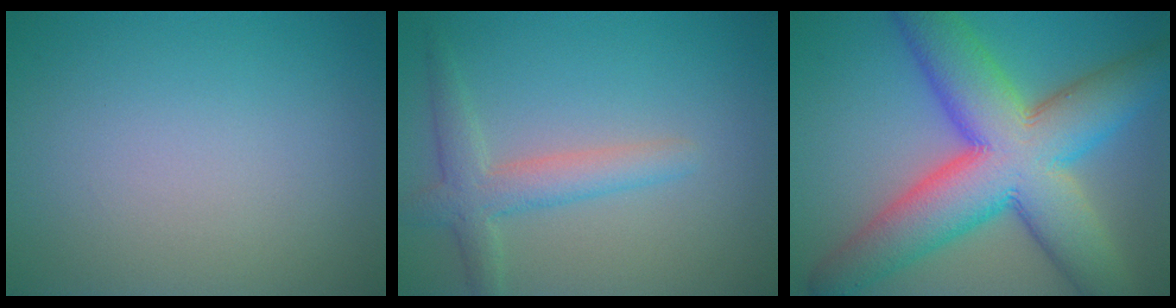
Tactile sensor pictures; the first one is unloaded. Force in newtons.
{"total": 3.4, "press": 3.4, "slide": 0.3}
{"total": 13.8, "press": 13.8, "slide": 0.3}